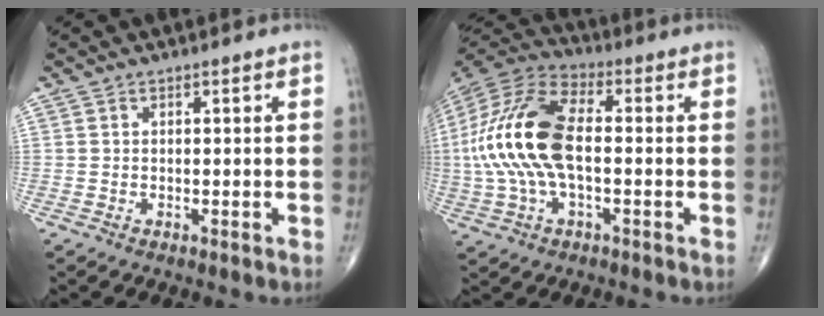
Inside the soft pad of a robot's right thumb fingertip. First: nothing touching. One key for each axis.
{"total": 18.9, "fx": -0.5, "fy": 9.2, "fz": 16.5, "tx": -0.360, "ty": 0.028, "tz": -0.013}